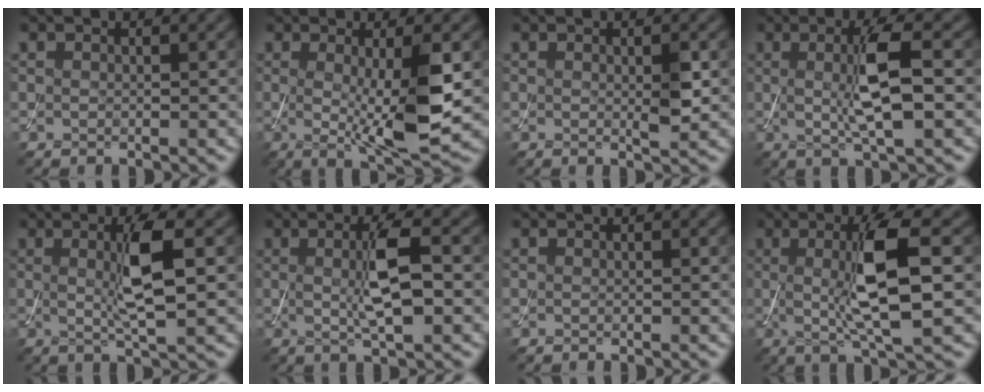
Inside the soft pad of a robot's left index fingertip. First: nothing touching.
{"total": 6.8, "force": [-0.2, 1.2, 6.7], "torque": [-0.111, -0.017, 0.002]}
{"total": 1.7, "force": [0.1, 0.3, 1.7], "torque": [-0.025, -0.004, -0.001]}
{"total": 5.5, "force": [0.3, 1.1, 5.4], "torque": [-0.102, 0.002, 0.007]}
{"total": 5.1, "force": [0.6, 0.9, 5.0], "torque": [-0.093, -0.003, 0.011]}
{"total": 5.0, "force": [0.4, 1.1, 4.8], "torque": [-0.092, 0.002, 0.007]}
{"total": 0.0}
{"total": 7.5, "force": [0.5, 1.6, 7.4], "torque": [-0.131, -0.004, 0.011]}